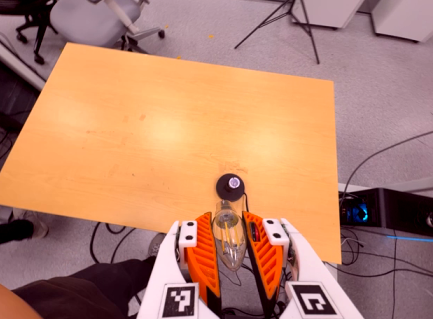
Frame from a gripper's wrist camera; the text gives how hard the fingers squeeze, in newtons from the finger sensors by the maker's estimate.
{"total": 10.4, "left": 9.6, "right": 11.2}